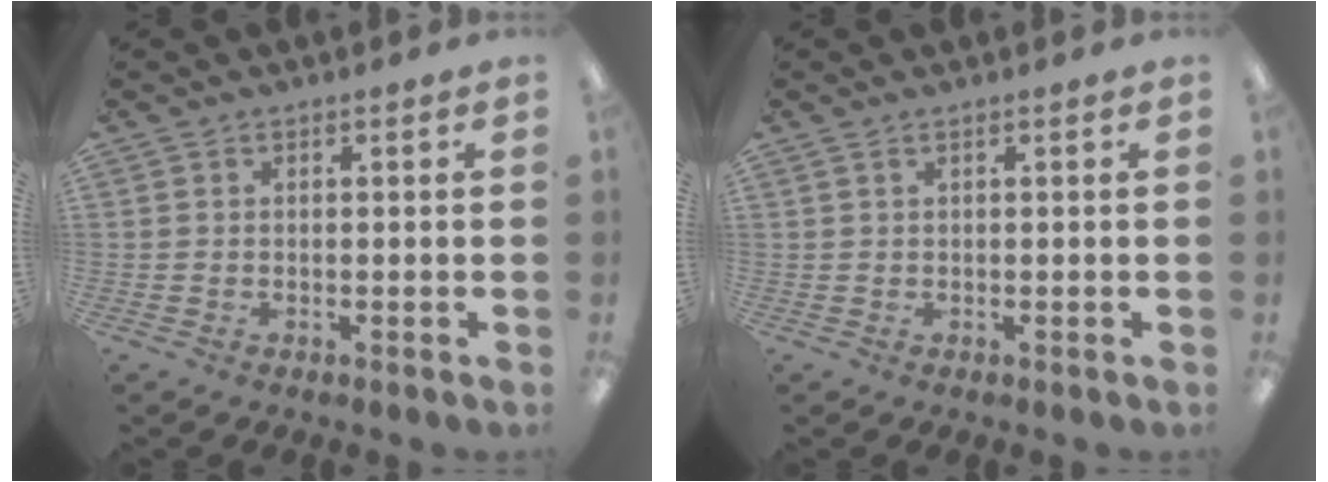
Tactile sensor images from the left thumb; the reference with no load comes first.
{"total": 0.8, "force": [0.4, 0.1, 0.7], "torque": [-0.014, -0.001, 0.007]}